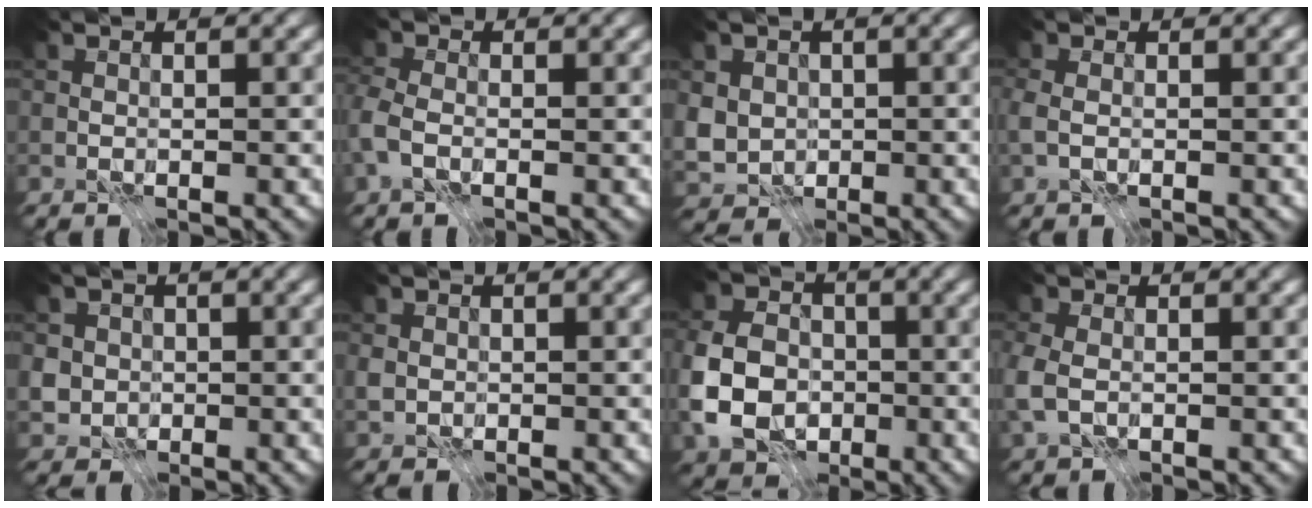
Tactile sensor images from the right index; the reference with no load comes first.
{"total": 3.7, "force": [-1.3, 2.5, 2.4], "torque": [-0.069, -0.001, -0.034]}
{"total": 4.1, "force": [0.2, 3.8, 1.7], "torque": [-0.042, 0.007, -0.003]}
{"total": 1.9, "force": [-0.4, 1.3, 1.4], "torque": [-0.035, -0.001, -0.009]}
{"total": 3.3, "force": [0.2, 3.2, 0.9], "torque": [-0.014, 0.009, -0.002]}
{"total": 1.2, "force": [0.0, 1.1, 0.4], "torque": [-0.012, -0.001, -0.003]}
{"total": 7.9, "force": [-2.0, 6.1, 4.5], "torque": [-0.100, 0.001, -0.054]}
{"total": 3.8, "force": [-0.9, 2.7, 2.5], "torque": [-0.075, -0.005, -0.021]}